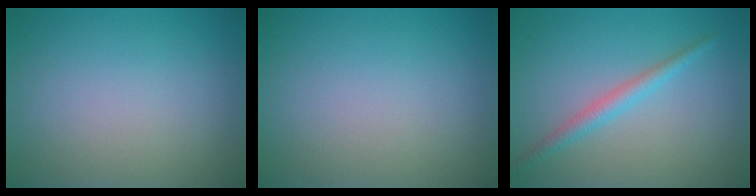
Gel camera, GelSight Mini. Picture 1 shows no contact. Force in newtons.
{"total": 0.0}
{"total": 2.0, "press": 2.0, "slide": 0.1}